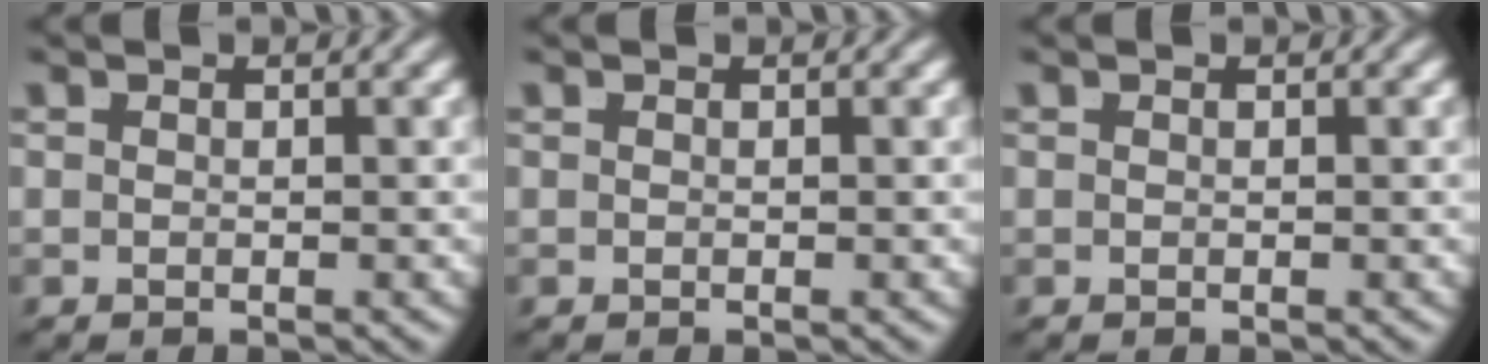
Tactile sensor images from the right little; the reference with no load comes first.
{"total": 0.0}
{"total": 0.0}